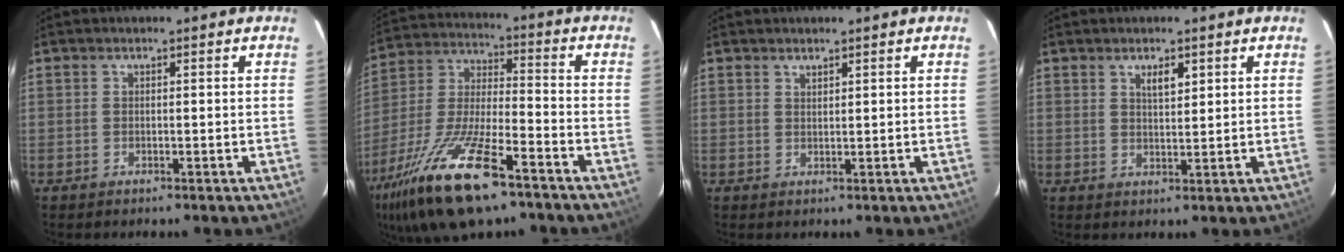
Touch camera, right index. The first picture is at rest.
{"total": 22.1, "force": [-13.7, 6.8, 16.0], "torque": [-0.329, -0.037, -0.253]}
{"total": 1.0, "force": [0.9, 0.3, 0.3], "torque": [-0.005, 0.001, 0.017]}
{"total": 3.0, "force": [1.6, 1.1, 2.3], "torque": [-0.035, 0.002, 0.029]}